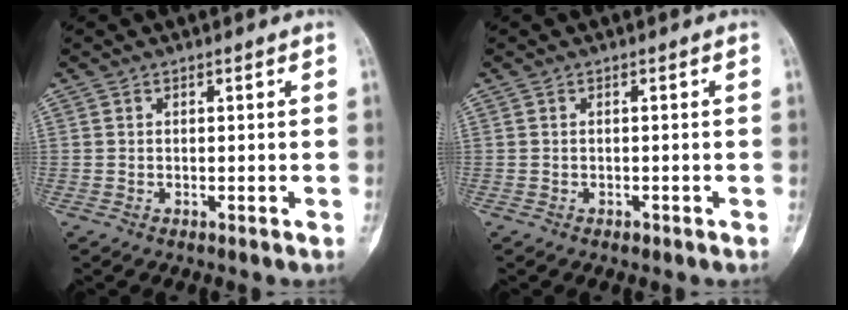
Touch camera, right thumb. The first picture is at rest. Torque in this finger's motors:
{"motor_torque": [0.14, 0.21, -0.11, -0.03, 0.03]}